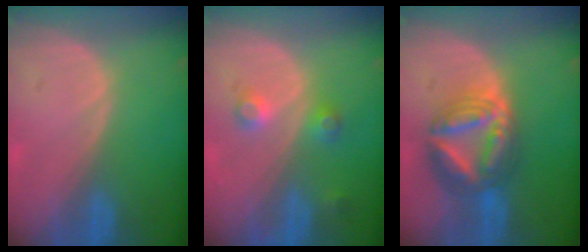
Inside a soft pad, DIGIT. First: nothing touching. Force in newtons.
{"total": 3.7, "press": 3.4, "slide": 1.3}
{"total": 9.1, "press": 9.0, "slide": 0.8}